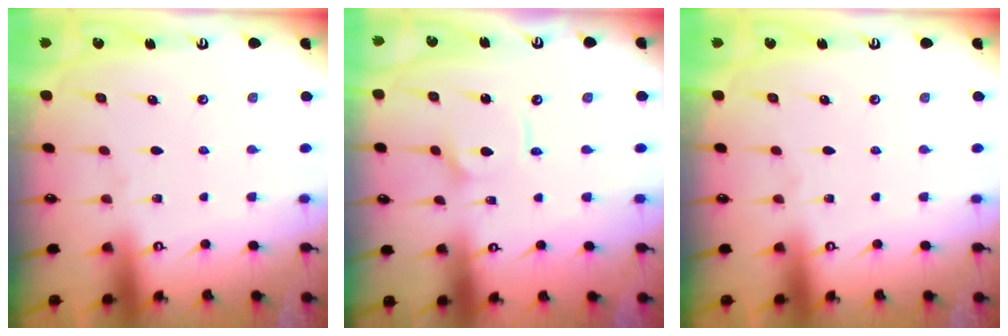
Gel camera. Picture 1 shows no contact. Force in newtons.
{"total": 3.9, "press": 3.9, "slide": 0.4}
{"total": 0.0}